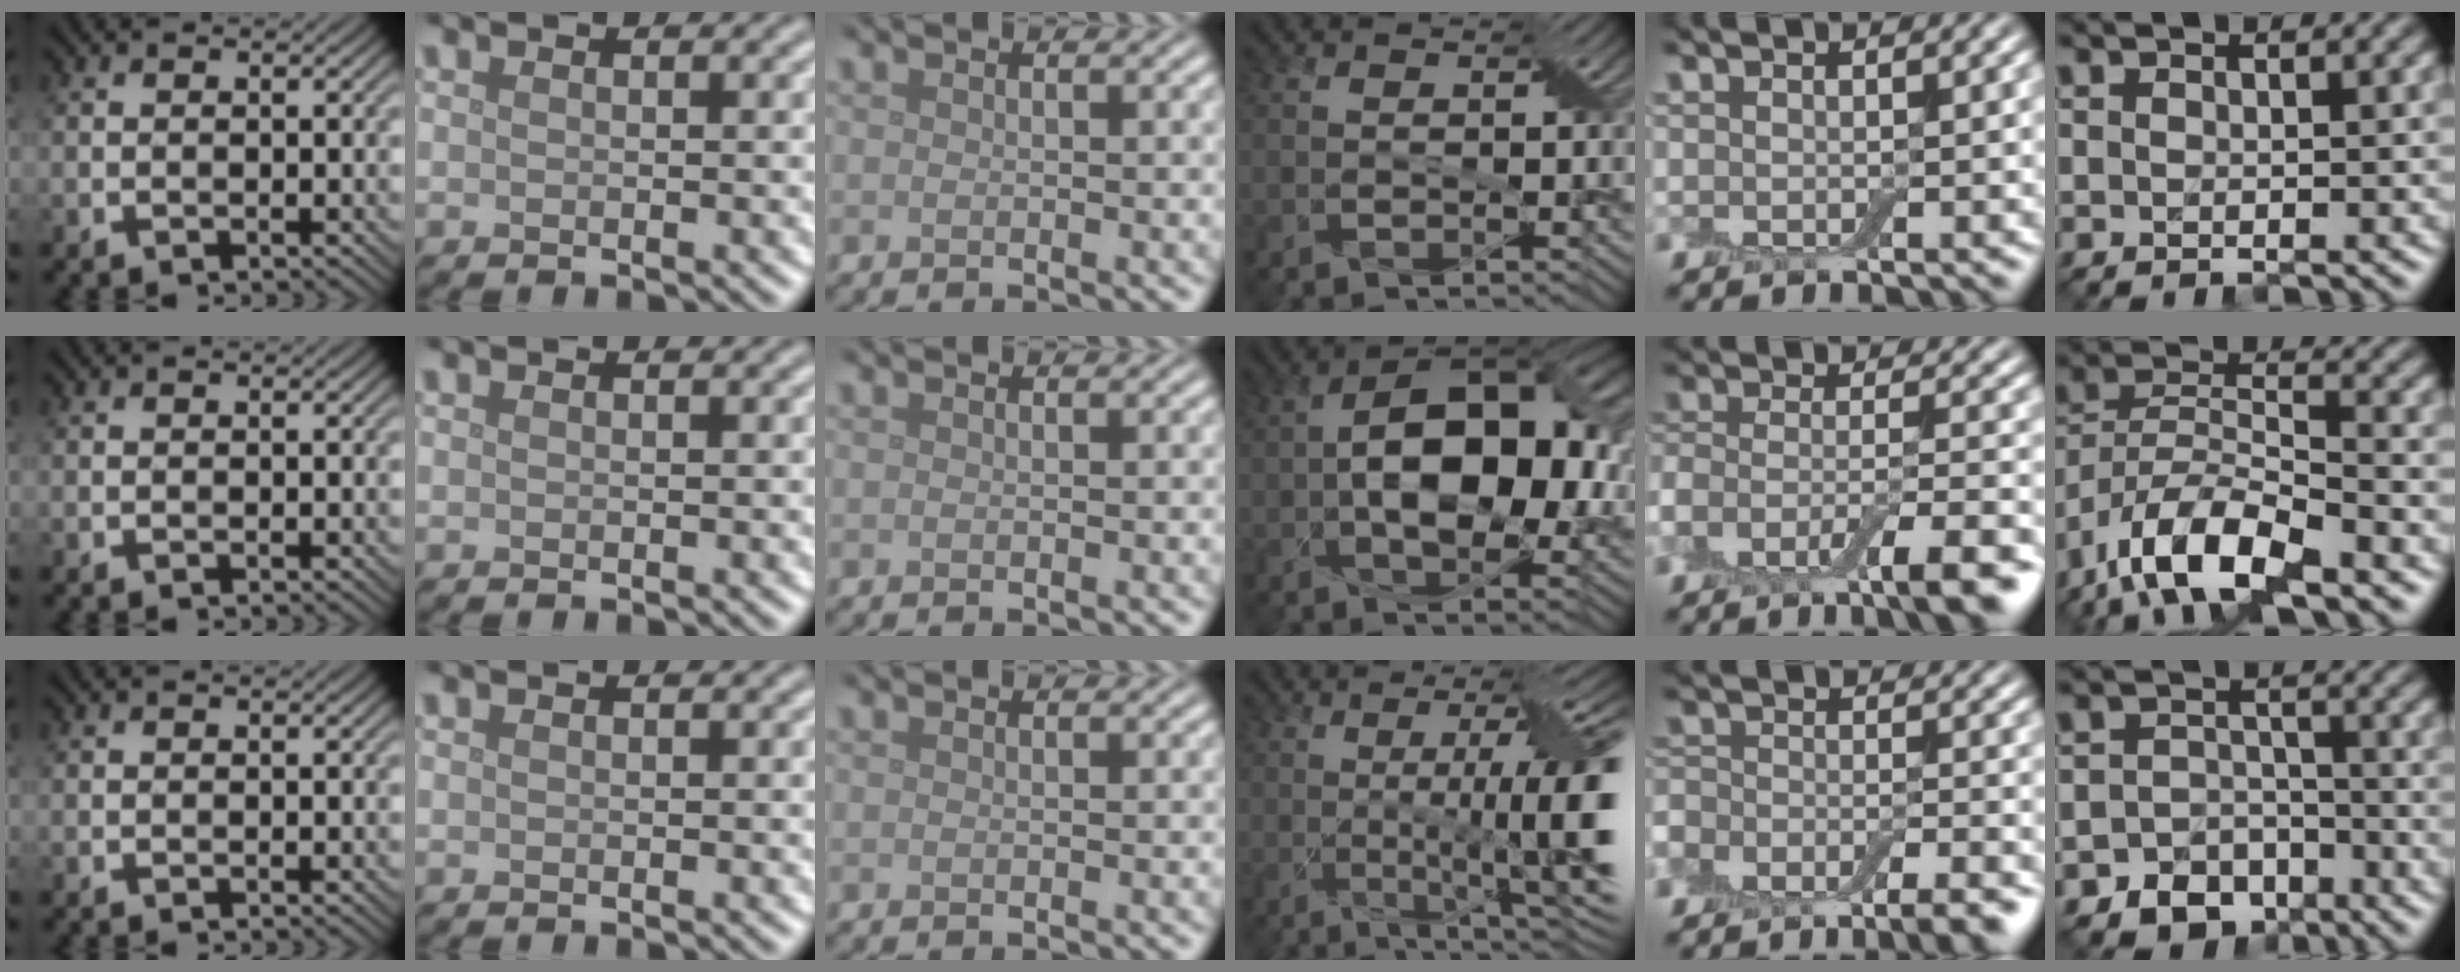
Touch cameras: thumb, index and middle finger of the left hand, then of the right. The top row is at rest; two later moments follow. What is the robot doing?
{"motion": "insert", "object": "drawer"}